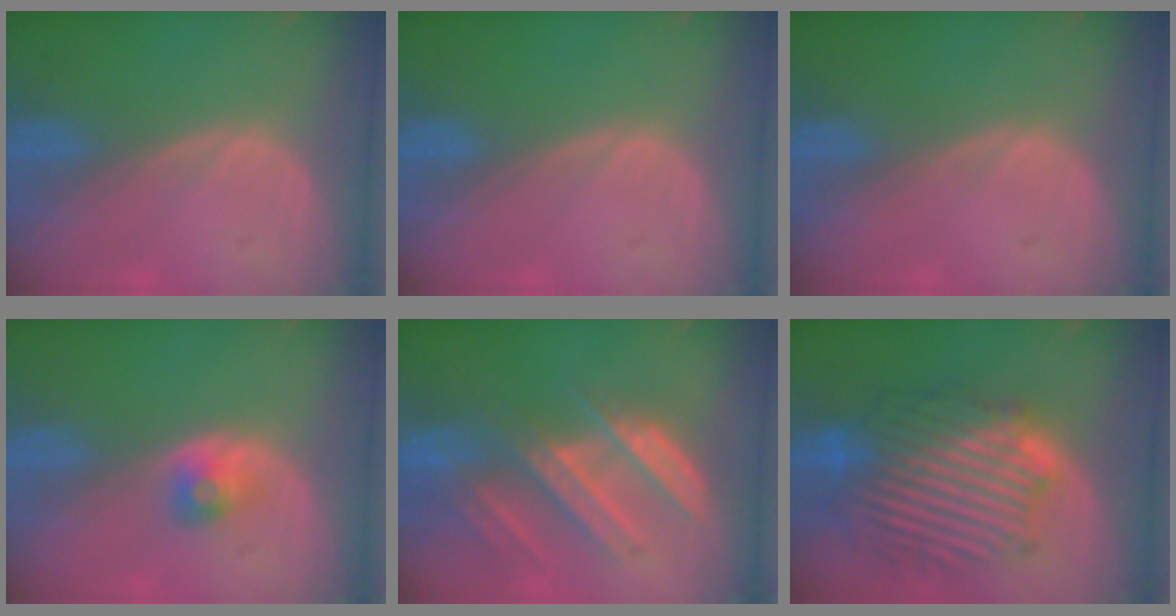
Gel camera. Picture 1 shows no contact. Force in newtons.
{"total": 0.0}
{"total": 0.0}
{"total": 2.5, "press": 2.3, "slide": 0.9}
{"total": 9.0, "press": 8.1, "slide": 4.0}
{"total": 13.2, "press": 13.2, "slide": 1.0}